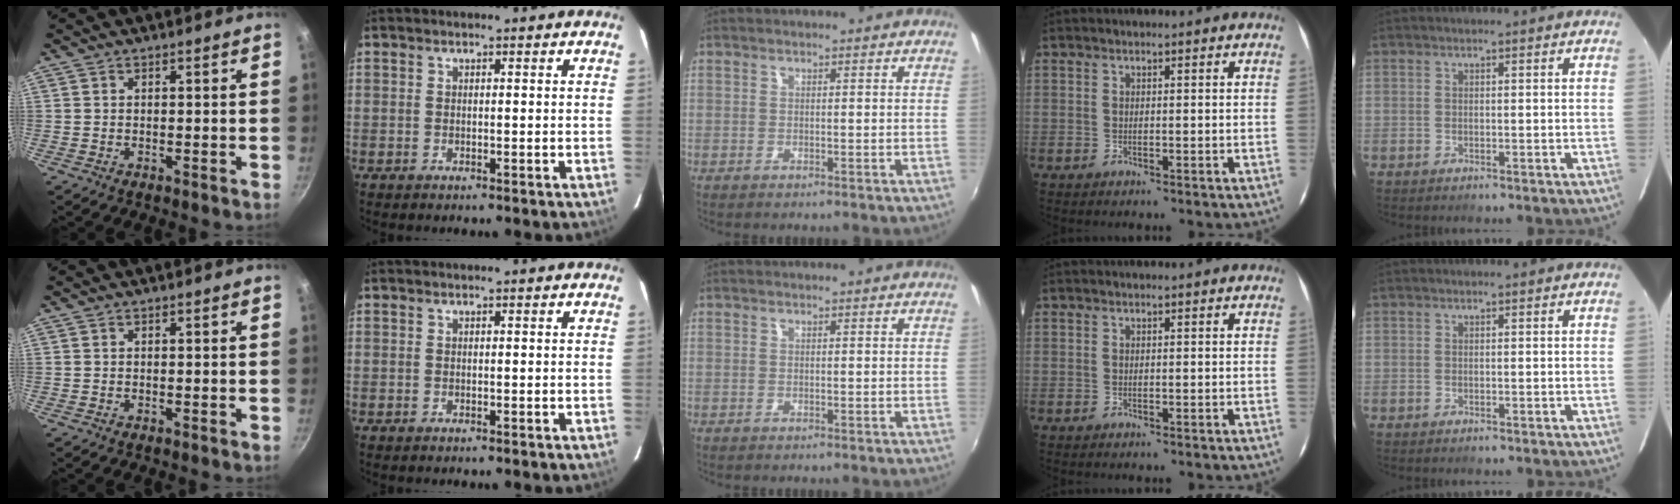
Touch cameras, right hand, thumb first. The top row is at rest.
{}